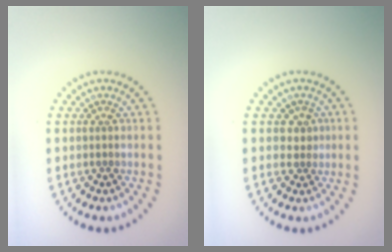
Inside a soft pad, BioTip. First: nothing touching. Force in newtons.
{"total": 1.4, "press": 1.2, "slide": 0.8}